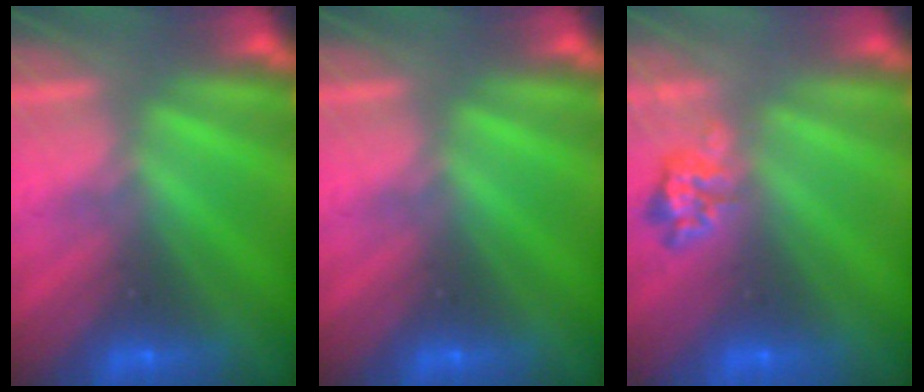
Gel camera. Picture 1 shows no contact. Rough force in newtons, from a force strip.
{"total": 0.0}
{"total": 2.3}